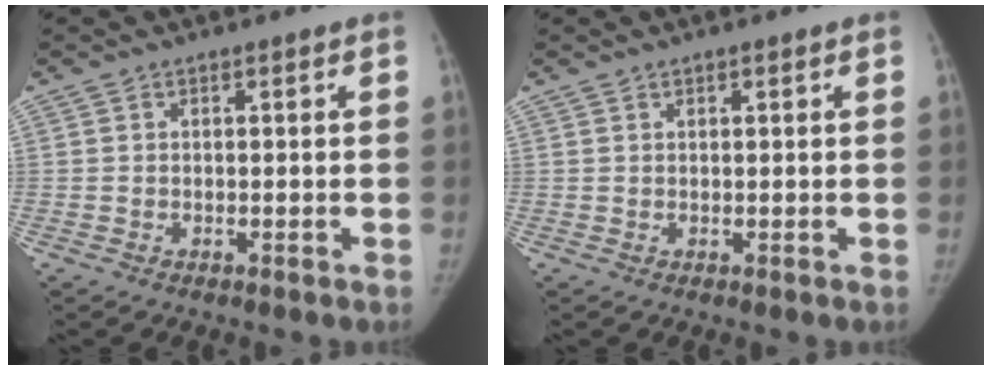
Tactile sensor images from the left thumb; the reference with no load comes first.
{"total": 0.7, "force": [0.4, 0.3, 0.5], "torque": [-0.004, 0.000, 0.006]}